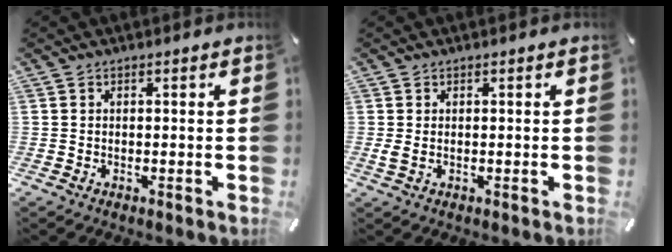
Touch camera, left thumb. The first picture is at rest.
{"total": 1.5, "force": [0.1, 0.9, 1.1], "torque": [-0.016, -0.004, 0.002]}